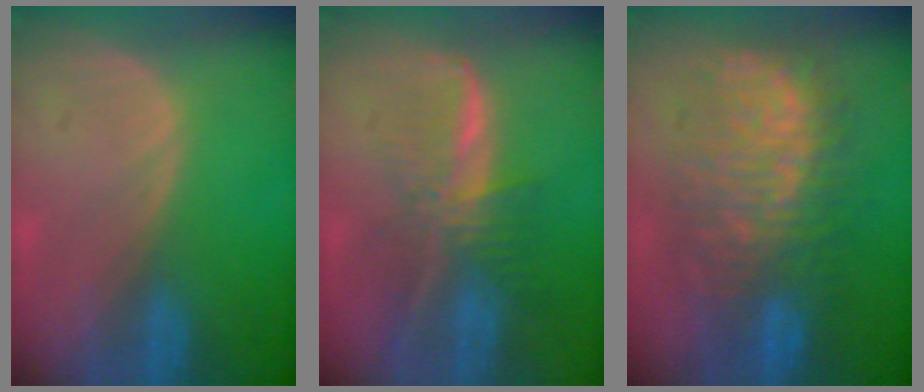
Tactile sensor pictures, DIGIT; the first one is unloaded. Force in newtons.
{"total": 8.1, "press": 6.8, "slide": 4.4}
{"total": 12.3, "press": 12.2, "slide": 1.5}